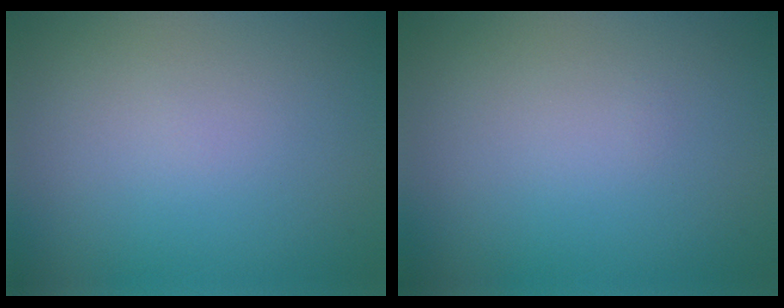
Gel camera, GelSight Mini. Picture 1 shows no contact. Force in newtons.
{"total": 0.0}